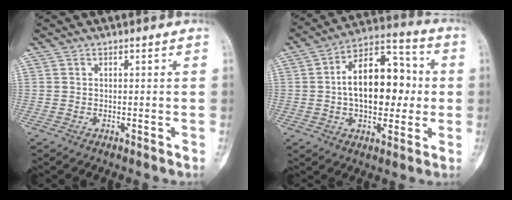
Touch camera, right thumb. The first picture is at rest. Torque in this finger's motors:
{"motor_torque": [1.91, 1.96, 0.92, -0.58, 0.37]}